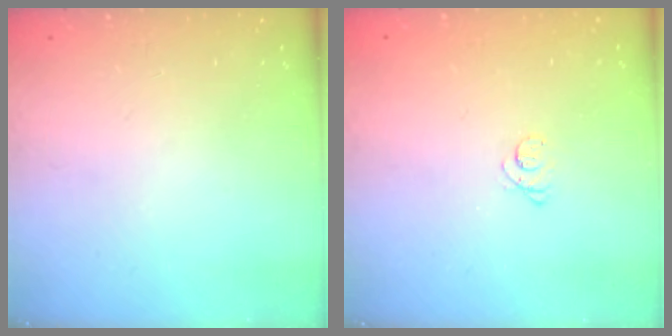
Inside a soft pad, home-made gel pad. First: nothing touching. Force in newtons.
{"total": 2.3, "press": 2.3, "slide": 0.3}